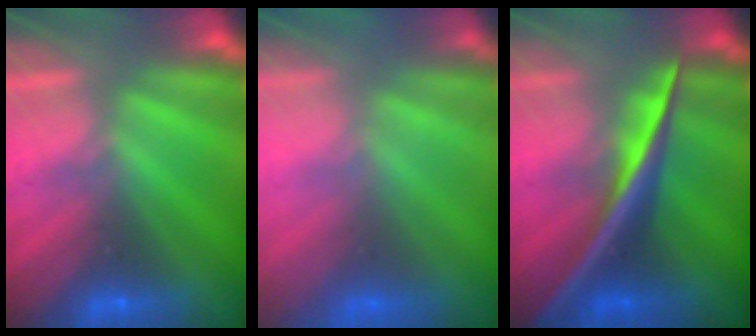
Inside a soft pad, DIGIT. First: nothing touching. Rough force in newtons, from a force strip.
{"total": 6.7}
{"total": 2.6}